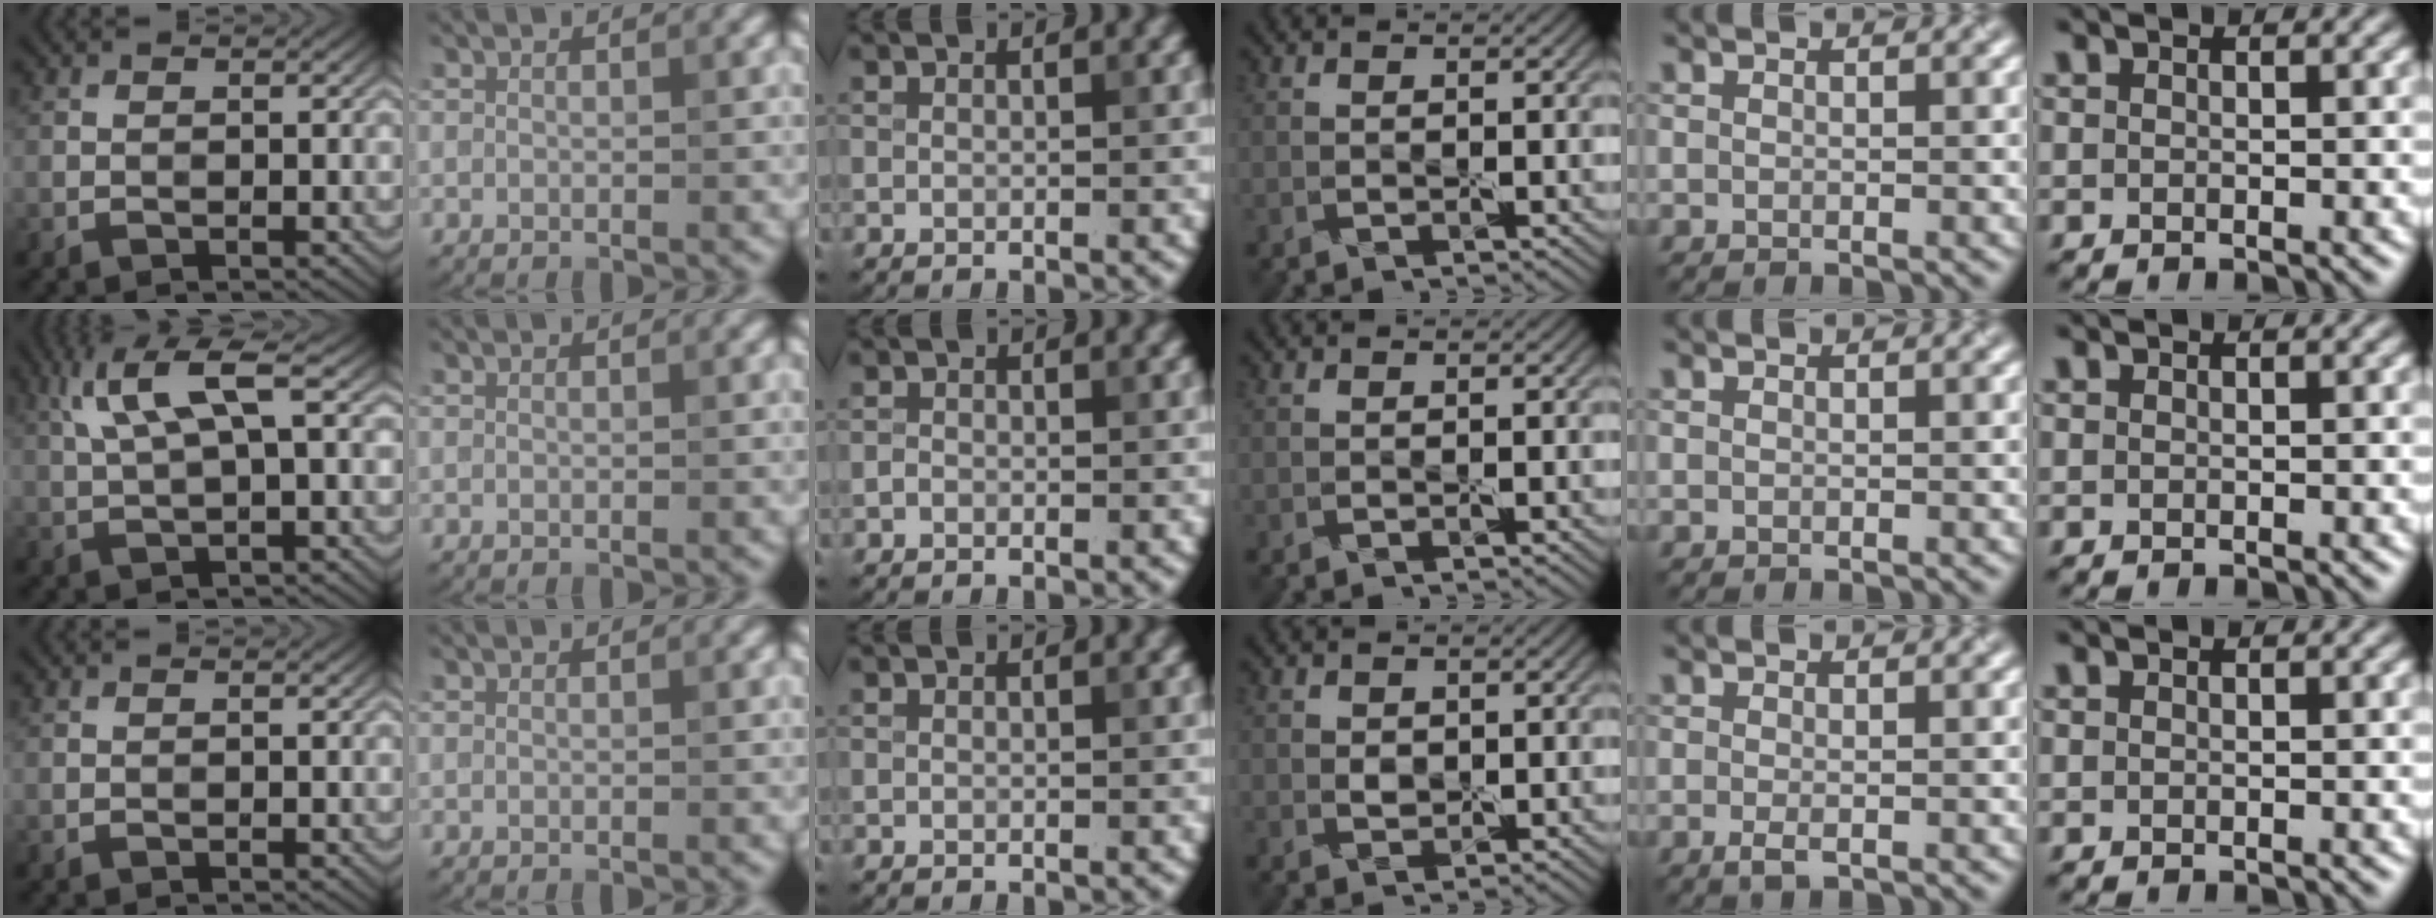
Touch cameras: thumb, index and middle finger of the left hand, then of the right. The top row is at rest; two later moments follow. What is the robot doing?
{"motion": "peel", "object": "small bumper sticker"}